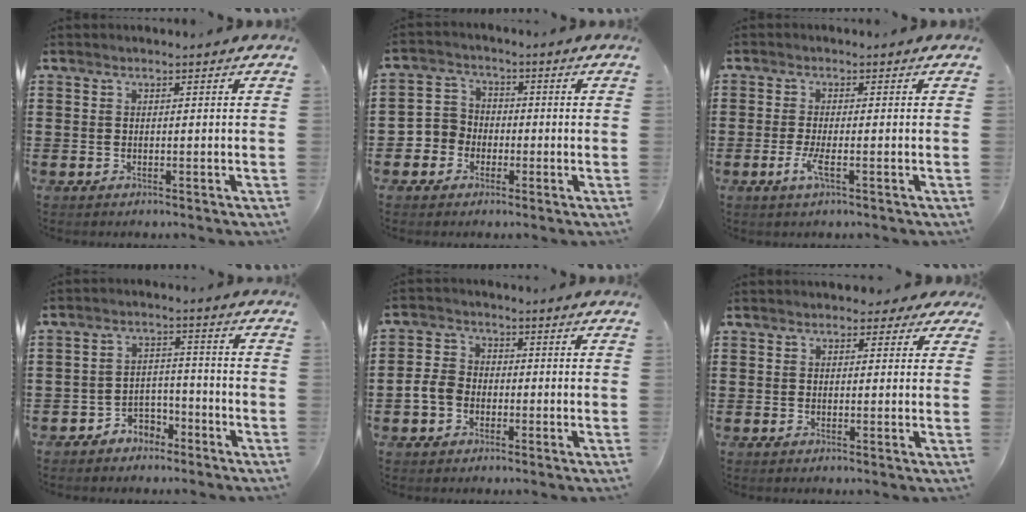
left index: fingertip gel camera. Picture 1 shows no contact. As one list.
[{"total": 4.2, "force": [-2.0, 3.7, 0.4], "torque": [-0.038, 0.005, -0.048]}, {"total": 3.1, "force": [-1.1, 0.4, 2.8], "torque": [-0.069, -0.010, -0.026]}, {"total": 4.0, "force": [-3.5, 1.8, 0.6], "torque": [-0.017, 0.012, -0.070]}, {"total": 4.4, "force": [-1.3, 3.5, 2.3], "torque": [-0.070, 0.003, -0.033]}, {"total": 1.7, "force": [1.1, 1.2, 0.6], "torque": [-0.002, 0.004, 0.016]}]